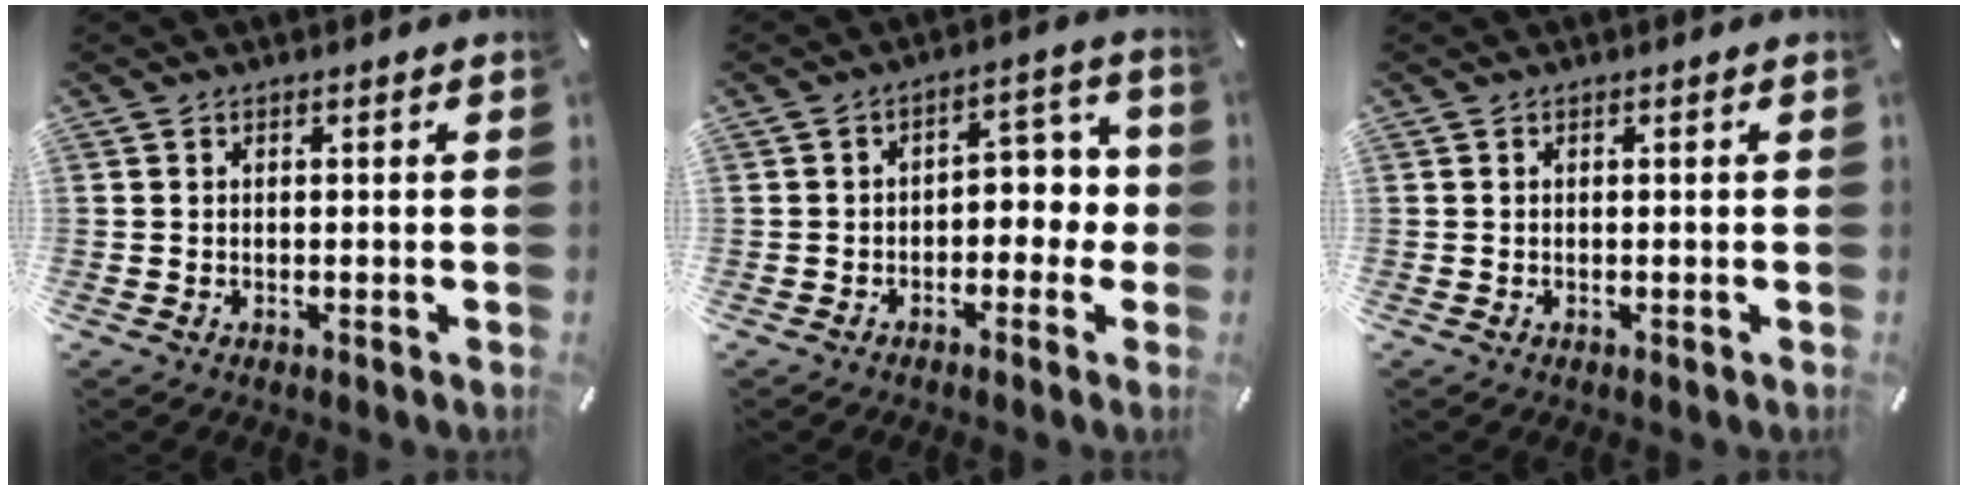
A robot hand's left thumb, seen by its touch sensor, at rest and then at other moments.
{"total": 6.4, "force": [-1.0, 4.6, 4.4], "torque": [-0.058, 0.006, -0.026]}
{"total": 0.0}